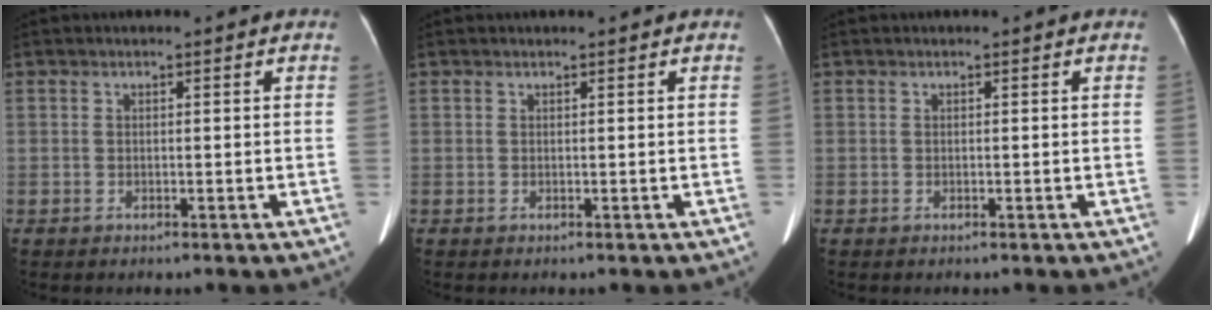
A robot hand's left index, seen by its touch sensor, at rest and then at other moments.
{"total": 0.0}
{"total": 0.0}